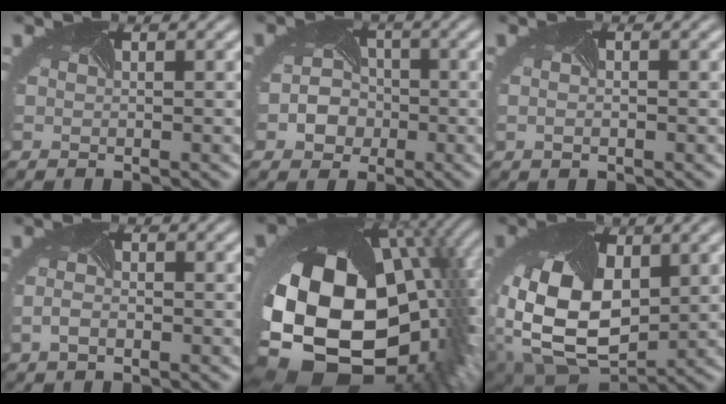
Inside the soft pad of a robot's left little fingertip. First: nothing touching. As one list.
[{"total": 3.5, "force": [-1.1, 3.0, 1.4], "torque": [-0.012, -0.002, -0.018]}, {"total": 2.1, "force": [0.1, 1.5, 1.5], "torque": [-0.013, 0.005, -0.009]}, {"total": 1.5, "force": [-0.8, 0.8, 1.1], "torque": [-0.028, -0.006, -0.013]}, {"total": 21.1, "force": [-1.0, 14.3, 15.5], "torque": [-0.325, -0.074, 0.019]}, {"total": 12.9, "force": [0.3, 8.5, 9.7], "torque": [-0.212, -0.034, 0.018]}]